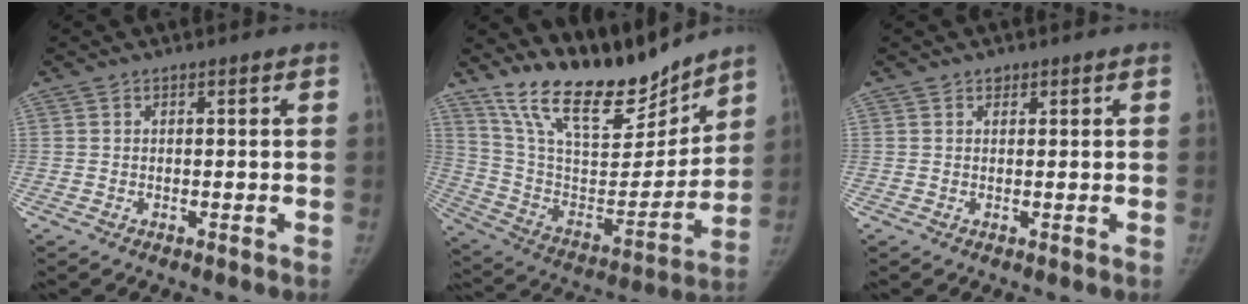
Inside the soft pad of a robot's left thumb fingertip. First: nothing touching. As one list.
[{"total": 22.8, "force": [19.0, 7.1, 10.3], "torque": [-0.131, -0.106, 0.333]}, {"total": 0.8, "force": [0.5, 0.6, 0.1], "torque": [0.006, -0.003, 0.005]}]